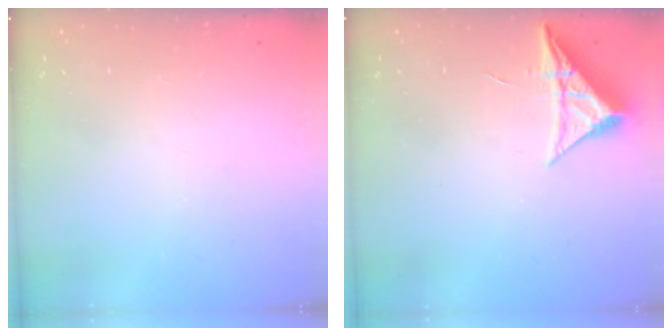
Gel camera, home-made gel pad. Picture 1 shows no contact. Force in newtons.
{"total": 6.6, "press": 6.6, "slide": 0.2}